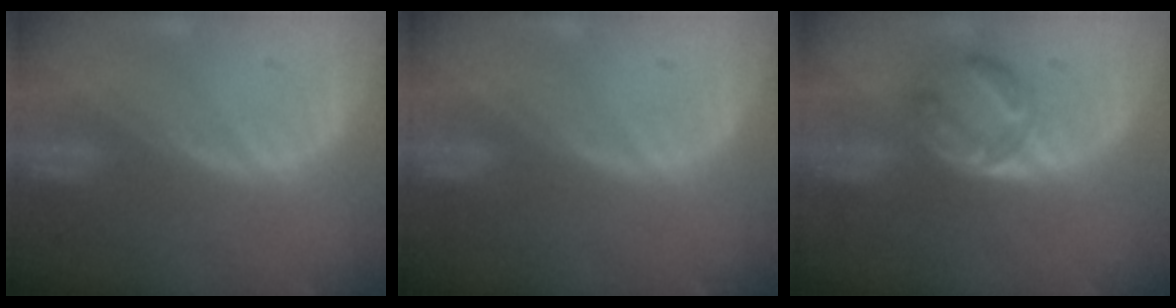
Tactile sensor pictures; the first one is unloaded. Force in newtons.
{"total": 0.0}
{"total": 5.7, "press": 5.4, "slide": 1.6}